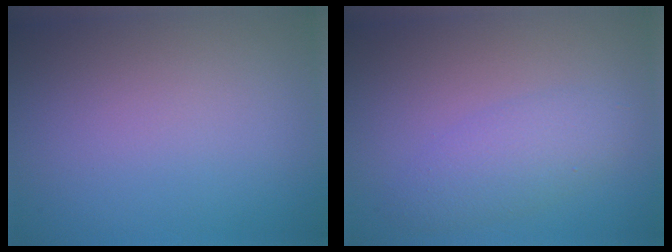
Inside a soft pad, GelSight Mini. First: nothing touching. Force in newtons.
{"total": 3.0, "press": 3.0, "slide": 0.0}